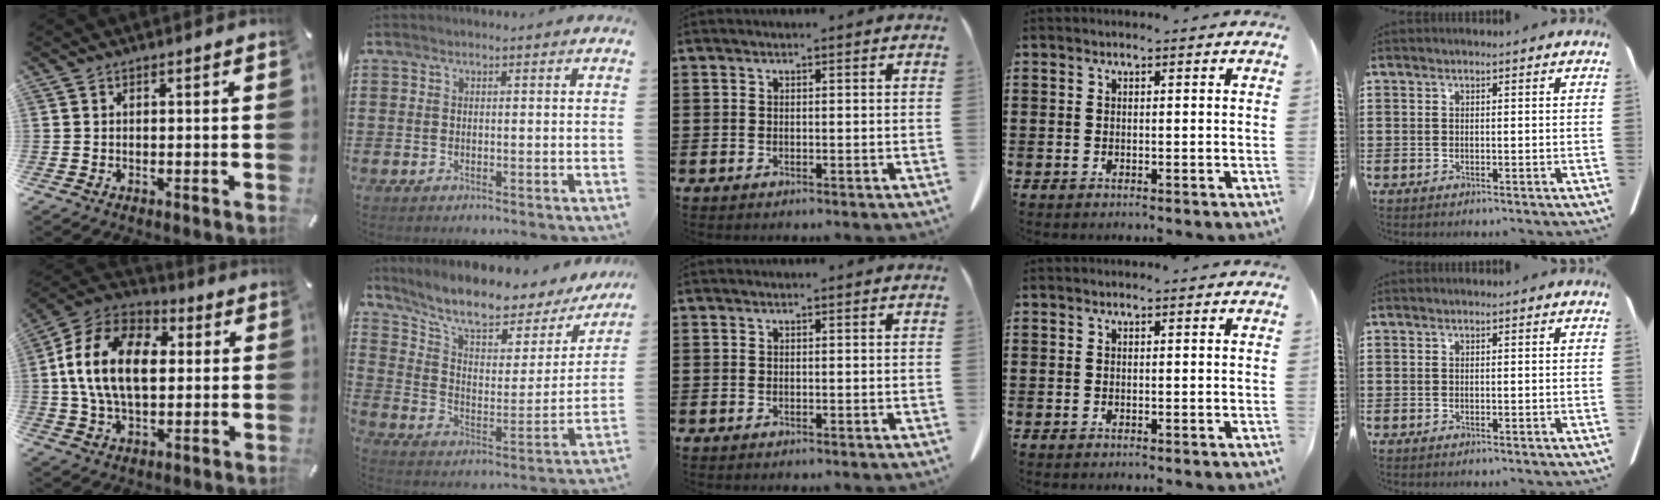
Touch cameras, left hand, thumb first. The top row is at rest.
{"thumb": {"total": 17.7, "force": [1.7, 11.7, 13.1], "torque": [-0.293, 0.013, 0.028]}, "index": {"total": 9.4, "force": [7.8, 2.2, 4.8], "torque": [-0.113, -0.052, 0.129]}}